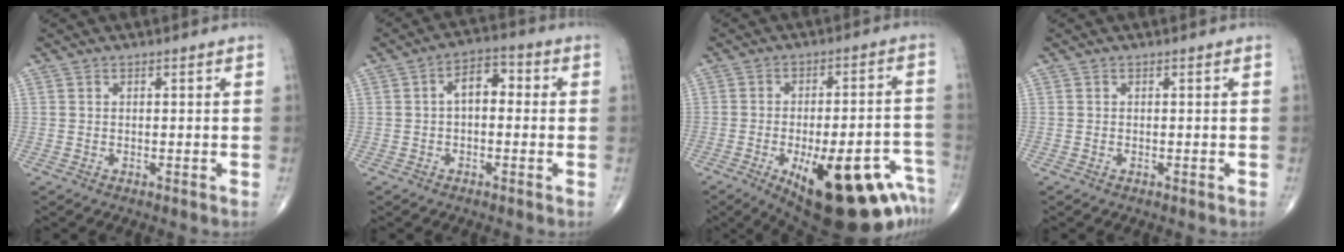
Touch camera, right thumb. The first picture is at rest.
{"total": 6.2, "force": [0.4, 3.6, 5.1], "torque": [-0.063, 0.026, -0.004]}
{"total": 24.8, "force": [-12.5, 9.1, 19.4], "torque": [-0.179, 0.051, -0.162]}
{"total": 0.0}